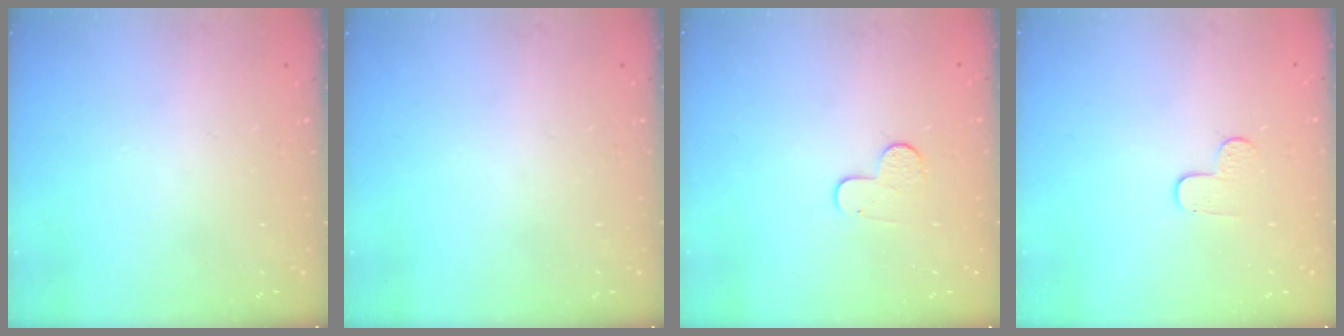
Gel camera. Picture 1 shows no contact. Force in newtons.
{"total": 0.0}
{"total": 7.1, "press": 7.1, "slide": 0.6}
{"total": 4.6, "press": 4.6, "slide": 0.5}